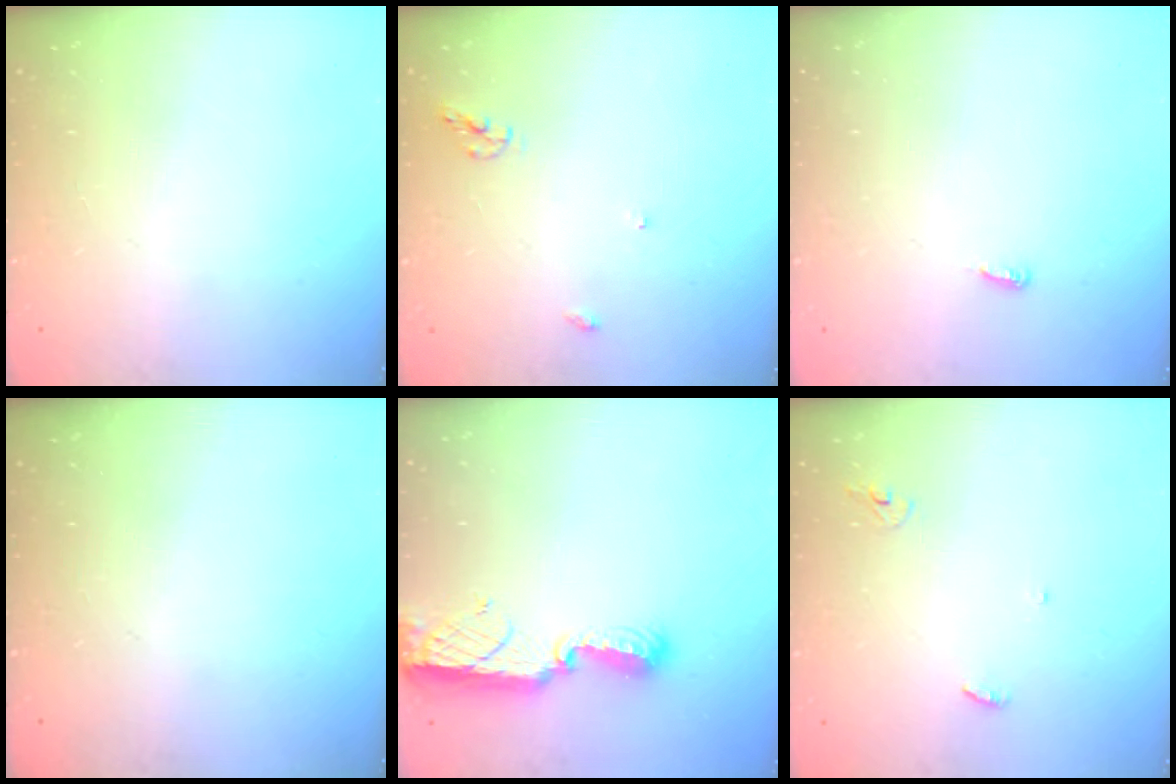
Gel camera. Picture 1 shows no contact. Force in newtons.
{"total": 5.6, "press": 5.6, "slide": 0.7}
{"total": 2.9, "press": 2.9, "slide": 0.3}
{"total": 0.0}
{"total": 11.5, "press": 10.3, "slide": 5.0}
{"total": 3.2, "press": 3.2, "slide": 0.2}